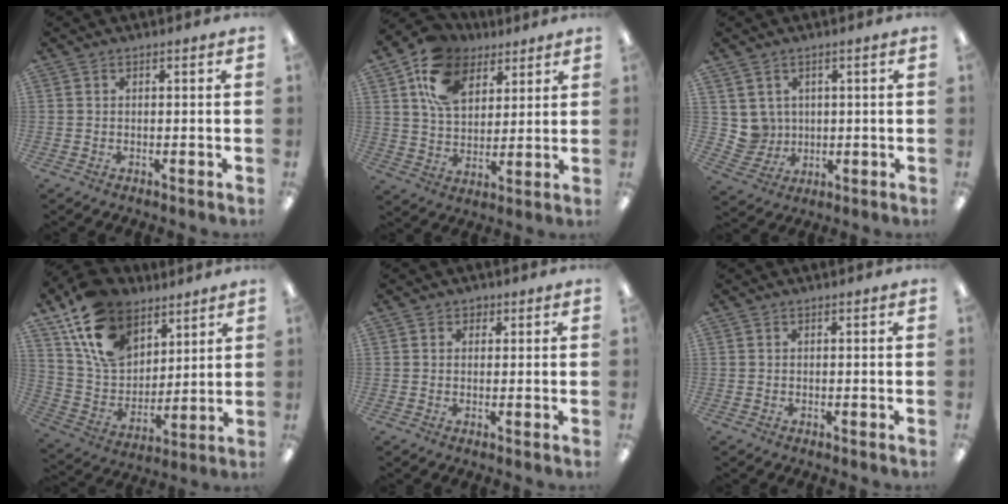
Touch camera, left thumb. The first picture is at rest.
{"total": 14.6, "force": [8.1, 9.8, 7.1], "torque": [-0.138, -0.021, 0.156]}
{"total": 5.5, "force": [1.9, 5.1, 0.2], "torque": [-0.019, -0.001, 0.042]}
{"total": 18.6, "force": [11.2, 12.4, 8.2], "torque": [-0.161, -0.051, 0.215]}
{"total": 1.5, "force": [0.7, 1.3, 0.3], "torque": [0.001, 0.001, 0.009]}
{"total": 0.0}